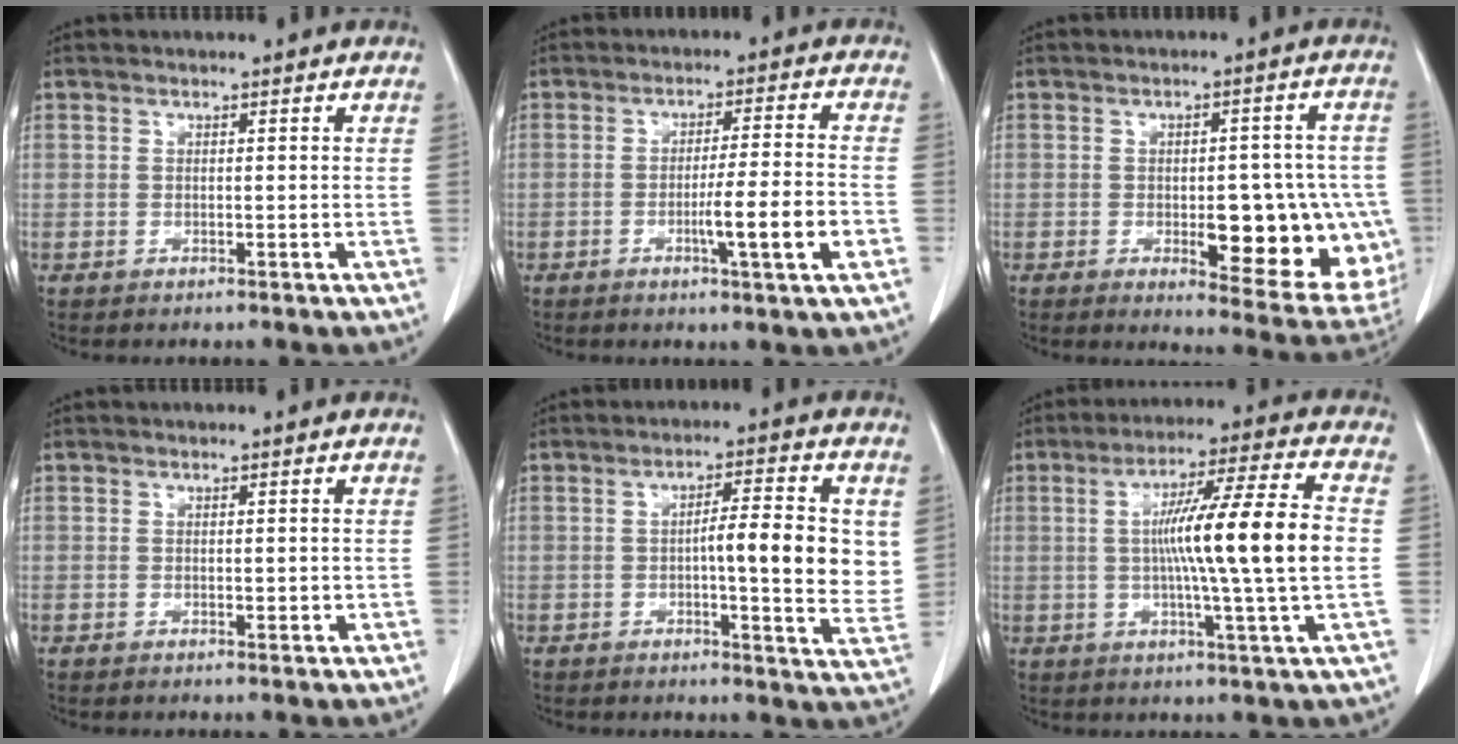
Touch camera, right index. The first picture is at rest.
{"total": 8.4, "force": [-2.8, -0.4, 7.9], "torque": [-0.121, -0.007, -0.045]}
{"total": 15.6, "force": [-3.2, 5.7, 14.1], "torque": [-0.113, 0.014, -0.018]}
{"total": 1.1, "force": [-0.1, 0.5, 1.0], "torque": [-0.012, -0.001, 0.001]}
{"total": 10.2, "force": [0.9, 1.8, 10.0], "torque": [-0.134, 0.005, 0.009]}
{"total": 15.3, "force": [0.0, -1.0, 15.3], "torque": [-0.254, 0.004, -0.005]}